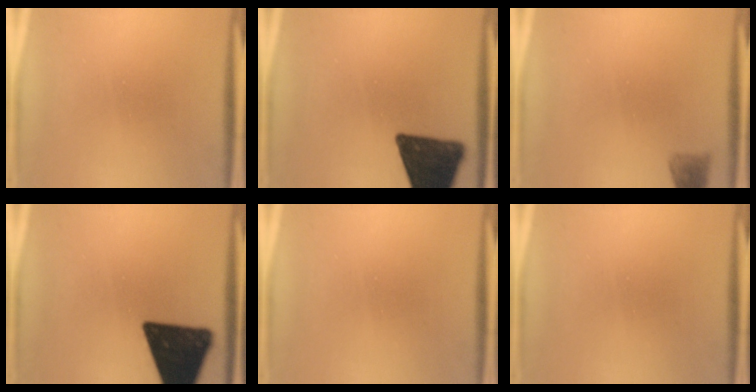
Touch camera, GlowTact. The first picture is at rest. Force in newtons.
{"total": 14.8}
{"total": 2.0}
{"total": 17.1}
{"total": 0.0}
{"total": 0.0}